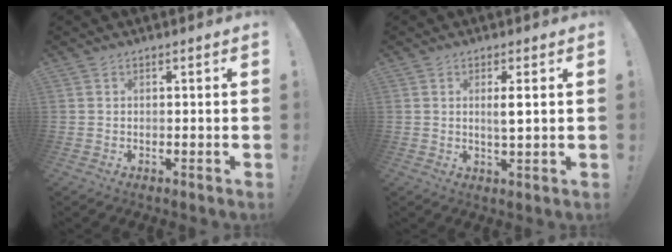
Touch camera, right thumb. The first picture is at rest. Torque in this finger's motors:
{"motor_torque": [-0.10, 0.07, 0.48, 0.00, 0.03]}